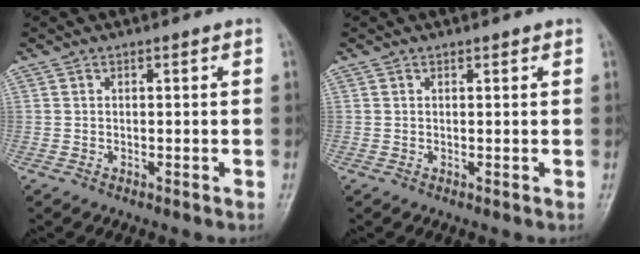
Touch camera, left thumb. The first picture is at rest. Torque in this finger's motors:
{"motor_torque": [-0.17, -0.16, 0.04, 0.04, 0.00]}